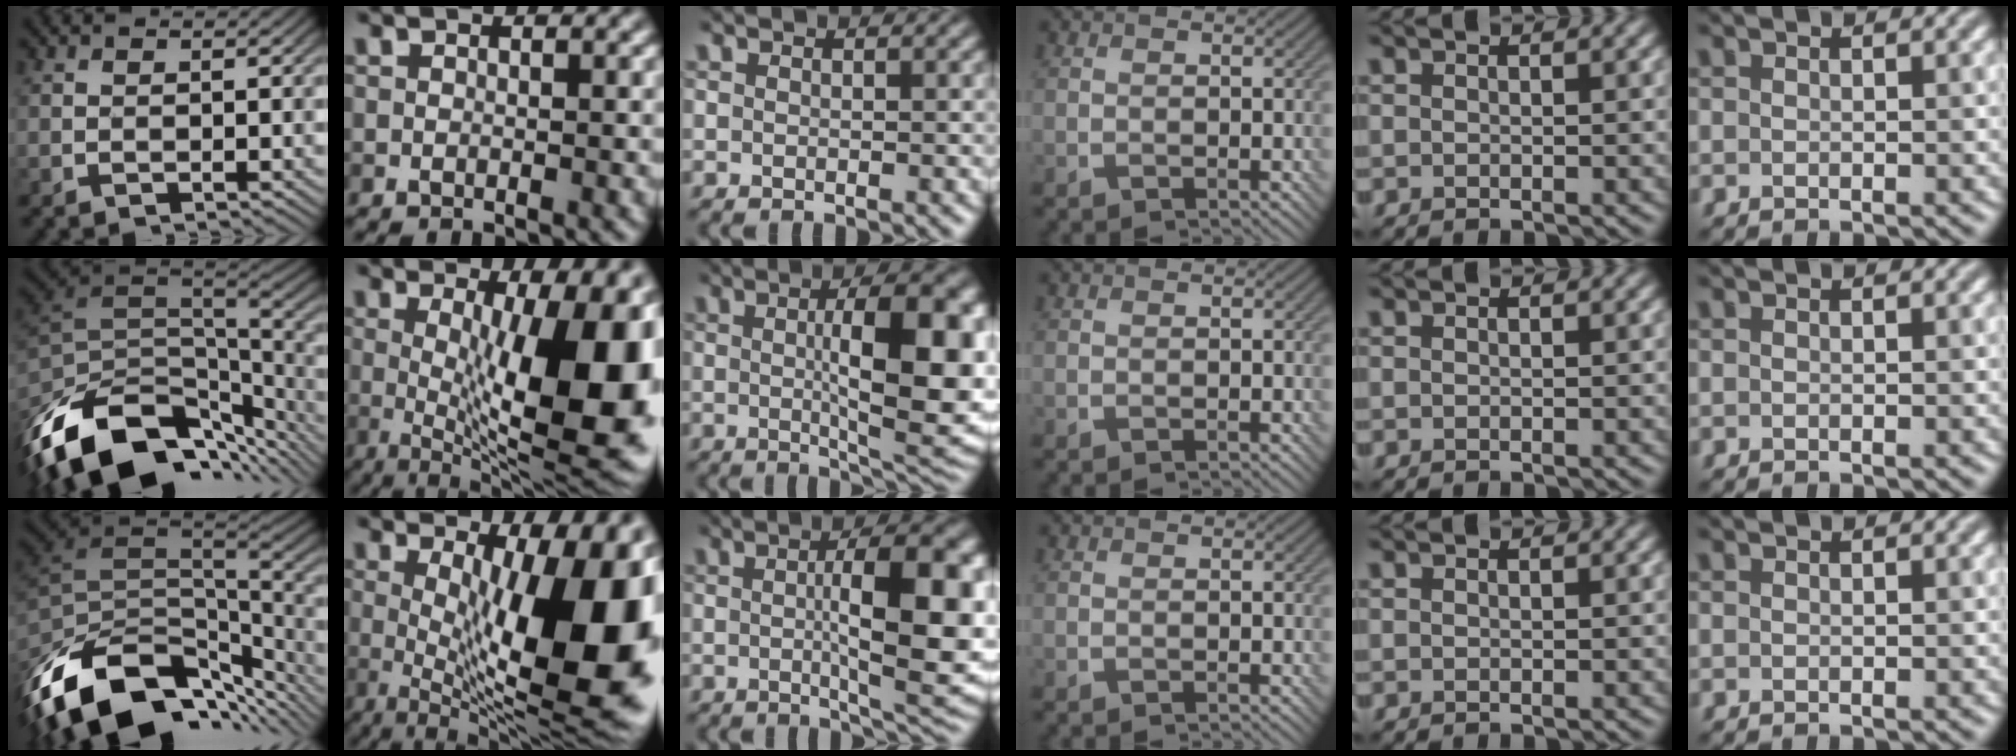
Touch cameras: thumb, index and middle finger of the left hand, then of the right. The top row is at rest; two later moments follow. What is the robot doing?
{"motion": "insert", "object": "bottle cap"}